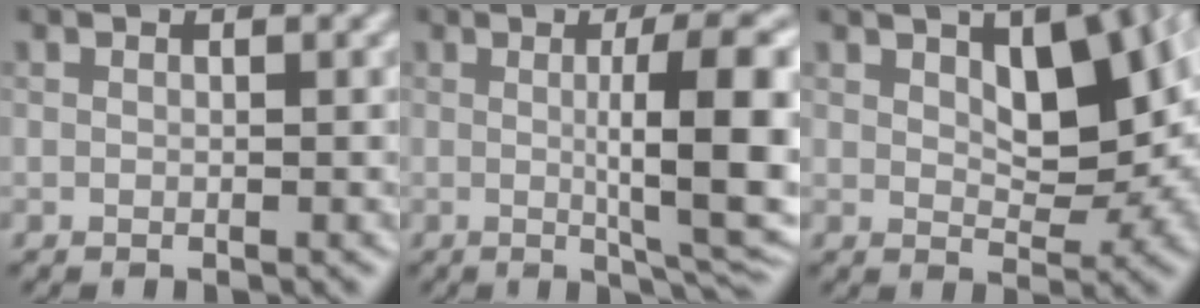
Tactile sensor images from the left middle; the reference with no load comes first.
{"total": 10.2, "force": [0.2, 2.3, 9.9], "torque": [-0.122, -0.003, 0.006]}
{"total": 9.1, "force": [2.6, 4.2, 7.6], "torque": [-0.107, 0.001, 0.045]}